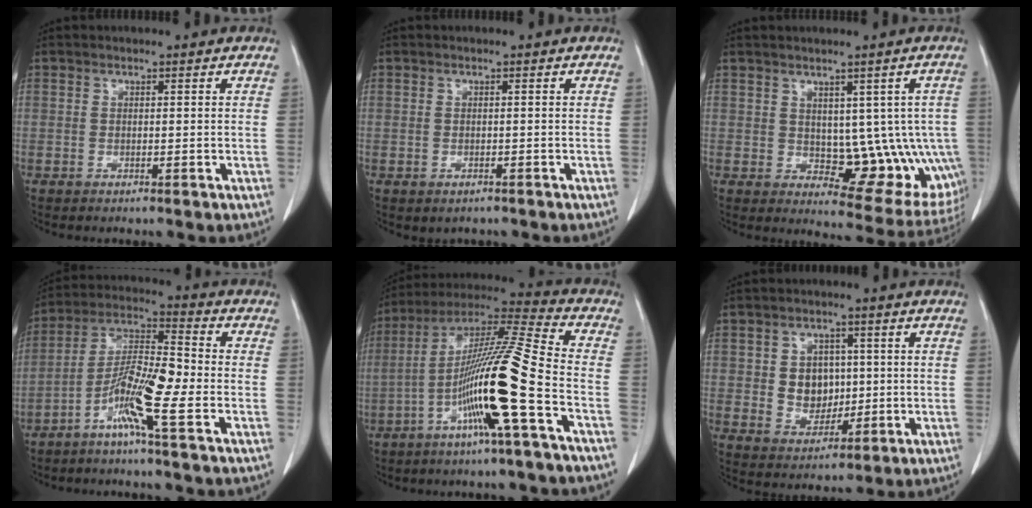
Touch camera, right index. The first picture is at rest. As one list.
[{"total": 1.0, "force": [-0.6, 0.6, 0.6], "torque": [-0.016, -0.002, -0.002]}, {"total": 11.8, "force": [-0.3, 6.4, 9.9], "torque": [-0.093, 0.005, 0.014]}, {"total": 10.3, "force": [-4.5, 0.0, 9.2], "torque": [-0.182, 0.002, -0.096]}, {"total": 16.6, "force": [-5.6, -1.2, 15.6], "torque": [-0.292, 0.001, -0.113]}, {"total": 6.4, "force": [0.6, 5.2, 3.7], "torque": [-0.061, 0.009, 0.021]}]